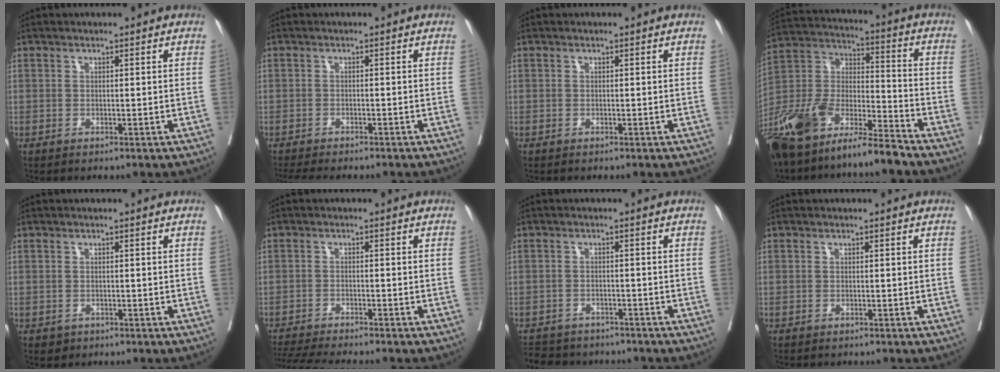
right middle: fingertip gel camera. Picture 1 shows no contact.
{"total": 9.3, "force": [-8.2, 1.6, 4.0], "torque": [-0.055, -0.012, -0.113]}
{"total": 0.0}
{"total": 17.5, "force": [-13.6, 3.6, 10.4], "torque": [-0.220, -0.003, -0.257]}
{"total": 0.9, "force": [-0.4, 0.8, 0.2], "torque": [-0.008, 0.001, 0.002]}
{"total": 9.8, "force": [-8.9, -0.1, 4.1], "torque": [-0.059, -0.014, -0.140]}
{"total": 10.0, "force": [-8.9, 4.0, 2.5], "torque": [-0.056, 0.002, -0.115]}
{"total": 0.6, "force": [-0.6, 0.2, 0.1], "torque": [-0.008, -0.001, -0.010]}